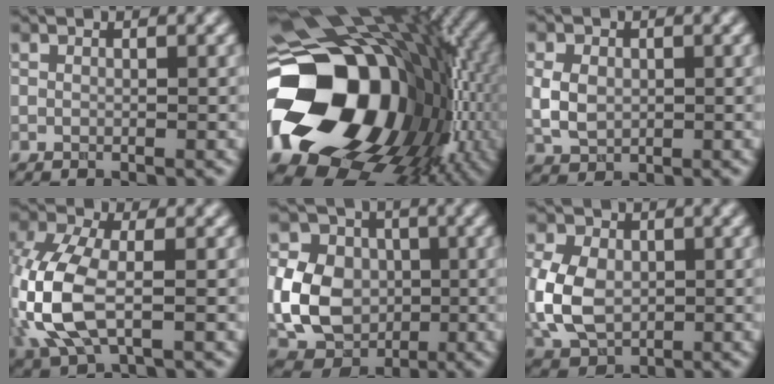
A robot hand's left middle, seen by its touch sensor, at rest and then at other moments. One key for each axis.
{"total": 20.1, "fx": -2.7, "fy": 15.2, "fz": 12.8, "tx": -0.252, "ty": -0.038, "tz": -0.023}
{"total": 2.8, "fx": -0.1, "fy": 2.2, "fz": 1.7, "tx": -0.040, "ty": 0.002, "tz": 0.004}
{"total": 6.9, "fx": -1.2, "fy": 3.7, "fz": 5.7, "tx": -0.144, "ty": 0.005, "tz": -0.023}
{"total": 7.8, "fx": -1.0, "fy": 6.3, "fz": 4.5, "tx": -0.096, "ty": -0.001, "tz": -0.018}
{"total": 6.6, "fx": -0.6, "fy": 4.9, "fz": 4.4, "tx": -0.114, "ty": 0.001, "tz": -0.009}